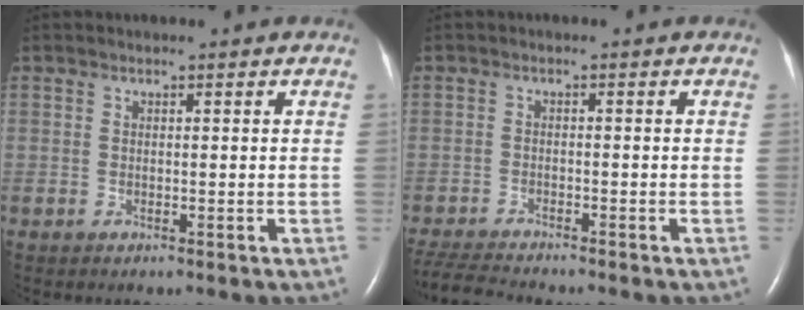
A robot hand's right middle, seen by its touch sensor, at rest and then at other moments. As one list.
[{"total": 6.0, "force": [-5.8, -0.2, 1.6], "torque": [-0.033, -0.021, -0.101]}]